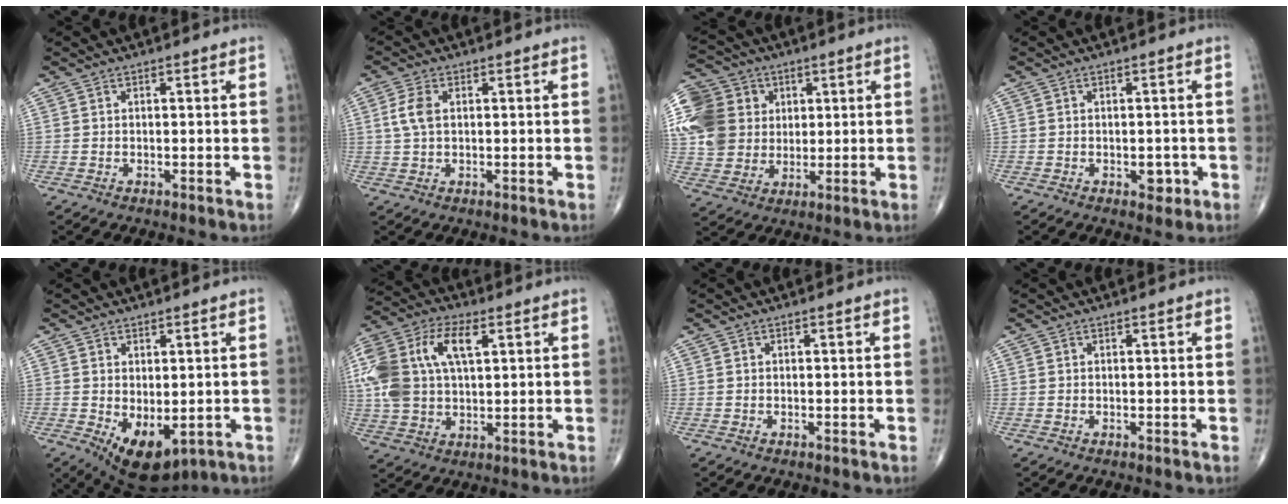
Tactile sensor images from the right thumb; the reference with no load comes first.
{"total": 4.1, "force": [0.8, 2.3, 3.3], "torque": [-0.081, 0.006, 0.014]}
{"total": 20.5, "force": [4.4, 17.4, 9.9], "torque": [-0.221, 0.031, 0.088]}
{"total": 2.6, "force": [-1.0, 1.7, 1.7], "torque": [-0.006, 0.003, -0.010]}
{"total": 9.3, "force": [-2.3, 5.1, 7.4], "torque": [-0.101, -0.008, -0.013]}
{"total": 17.9, "force": [4.7, 9.9, 14.1], "torque": [-0.312, 0.017, 0.083]}
{"total": 0.0}
{"total": 0.0}